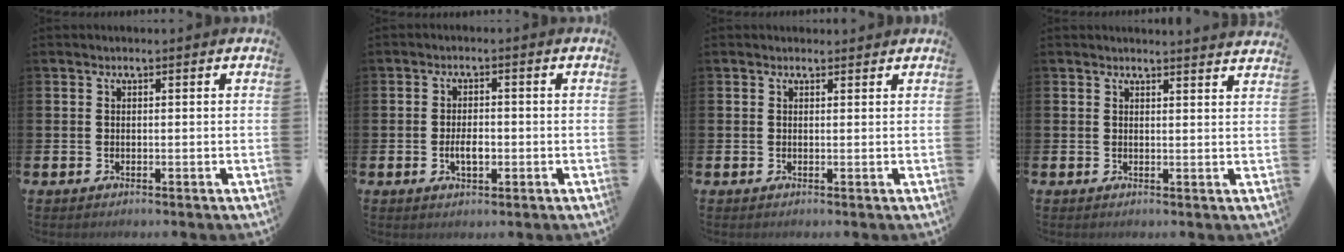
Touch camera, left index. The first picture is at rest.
{"total": 3.0, "force": [-0.6, 1.5, 2.5], "torque": [-0.039, -0.001, -0.012]}
{"total": 0.7, "force": [0.6, 0.3, 0.1], "torque": [0.004, 0.001, 0.009]}
{"total": 2.0, "force": [2.0, -0.2, -0.2], "torque": [0.010, -0.018, 0.035]}